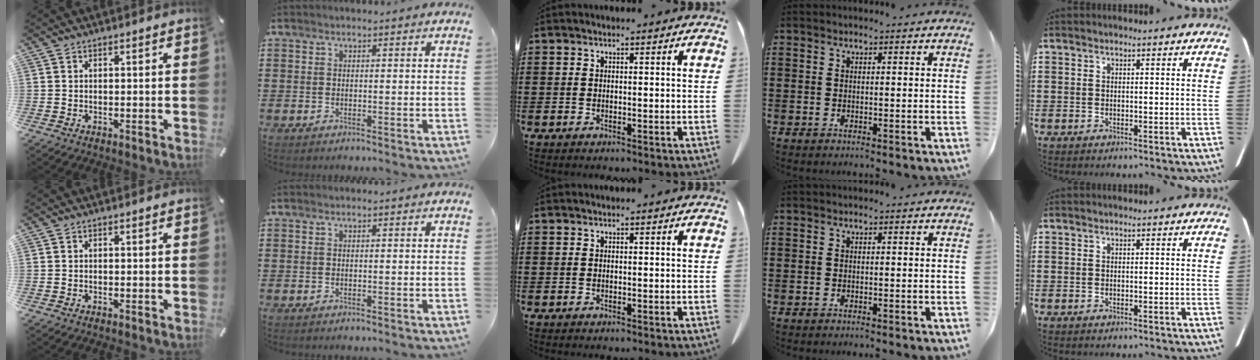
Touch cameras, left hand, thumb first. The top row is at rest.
{}